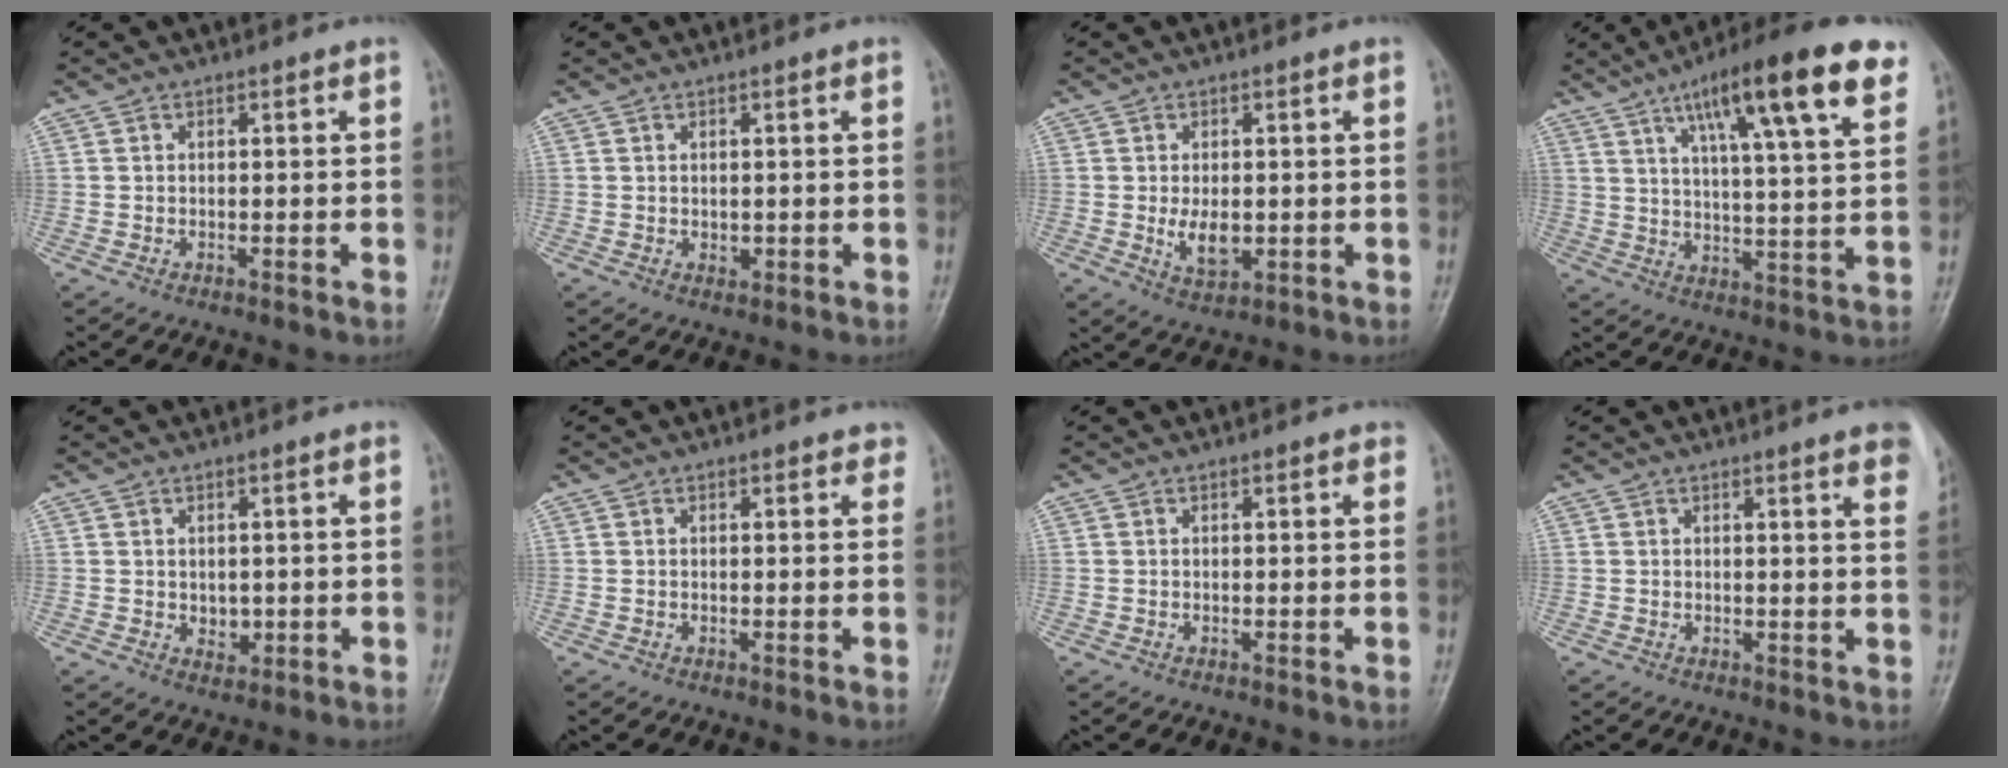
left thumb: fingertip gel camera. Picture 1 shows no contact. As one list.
[{"total": 1.2, "force": [0.1, 0.9, 0.9], "torque": [-0.008, -0.002, 0.004]}, {"total": 5.3, "force": [-0.4, 3.0, 4.3], "torque": [-0.063, -0.009, 0.001]}, {"total": 19.3, "force": [10.5, 3.8, 15.8], "torque": [-0.222, -0.021, 0.158]}, {"total": 2.1, "force": [0.0, 1.6, 1.4], "torque": [-0.012, -0.003, 0.005]}, {"total": 1.8, "force": [1.3, 0.9, 0.9], "torque": [0.004, -0.002, 0.009]}, {"total": 1.1, "force": [0.7, 0.4, 0.8], "torque": [-0.009, -0.001, 0.007]}, {"total": 7.2, "force": [4.9, 0.9, 5.2], "torque": [-0.047, -0.009, 0.043]}]